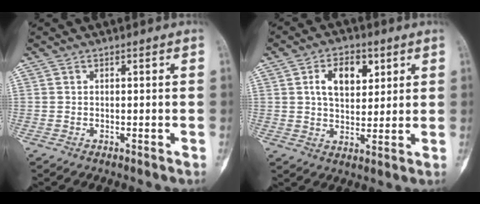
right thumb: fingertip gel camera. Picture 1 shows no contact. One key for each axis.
{"total": 8.9, "fx": 3.2, "fy": 5.4, "fz": 6.3, "tx": -0.077, "ty": -0.009, "tz": 0.054}